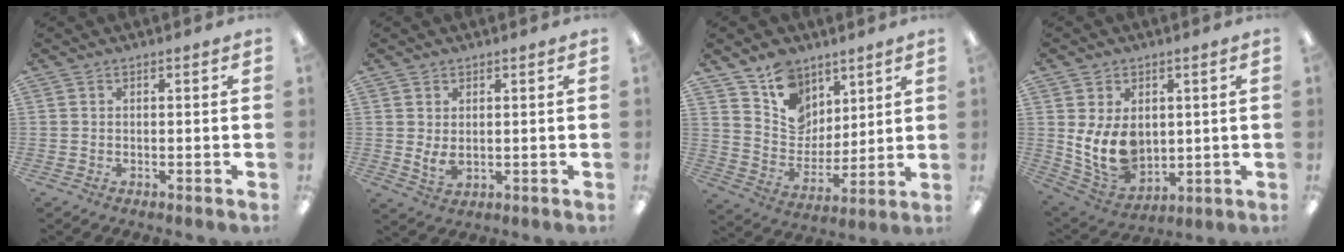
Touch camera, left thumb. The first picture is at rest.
{"total": 3.9, "force": [0.5, 2.4, 3.0], "torque": [-0.062, -0.006, 0.008]}
{"total": 13.1, "force": [8.5, 9.3, 3.5], "torque": [-0.067, -0.054, 0.168]}
{"total": 11.3, "force": [1.6, 8.4, 7.4], "torque": [-0.154, -0.013, 0.032]}